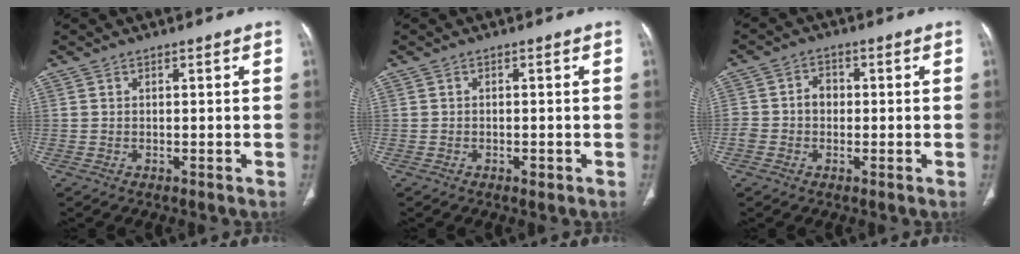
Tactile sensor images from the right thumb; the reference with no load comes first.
{"total": 1.2, "force": [-0.6, 0.6, 0.8], "torque": [-0.011, 0.000, -0.009]}
{"total": 4.3, "force": [-0.3, 3.6, 2.4], "torque": [-0.031, 0.020, -0.008]}